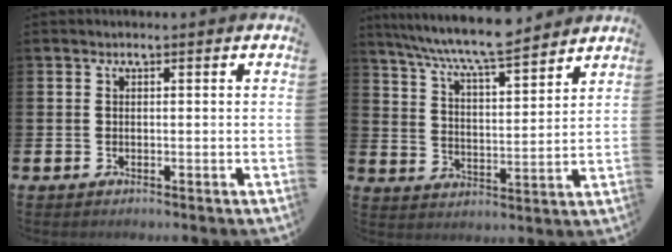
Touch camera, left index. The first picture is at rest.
{"total": 8.0, "force": [7.6, 0.2, 2.7], "torque": [-0.083, -0.047, 0.134]}